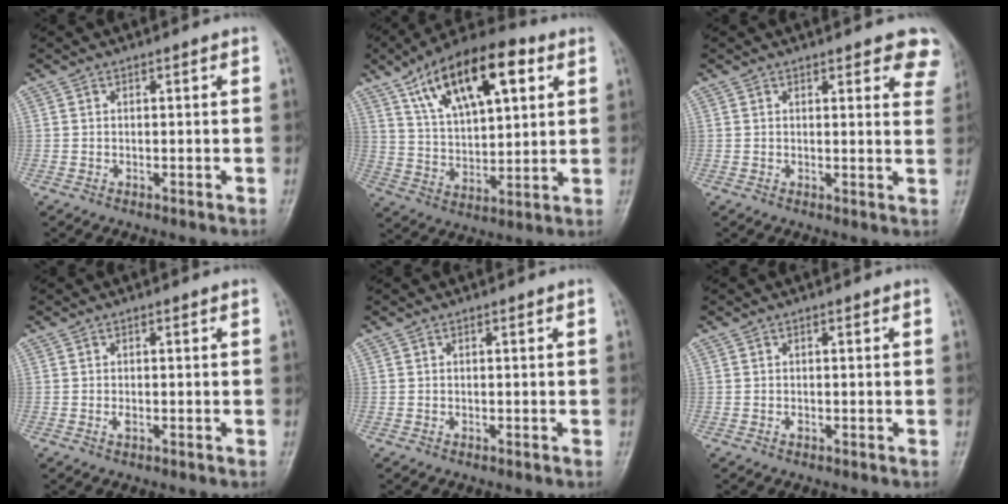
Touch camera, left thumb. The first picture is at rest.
{"total": 19.6, "force": [9.1, 8.8, 15.0], "torque": [-0.219, -0.016, 0.157]}
{"total": 7.2, "force": [5.6, 2.6, 3.8], "torque": [-0.006, -0.024, 0.047]}
{"total": 0.9, "force": [-0.2, 0.4, 0.8], "torque": [-0.015, 0.001, -0.002]}
{"total": 0.0}
{"total": 0.5, "force": [-0.1, 0.3, 0.4], "torque": [-0.004, -0.001, 0.000]}